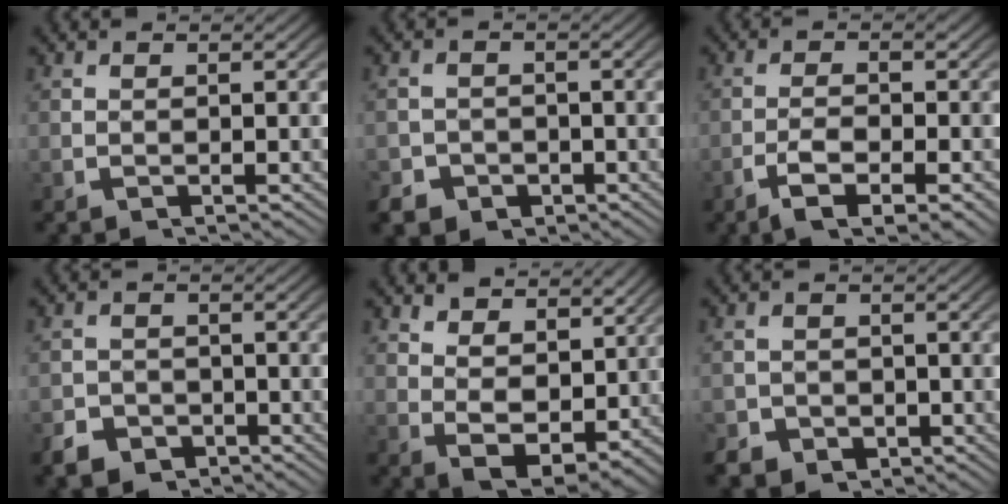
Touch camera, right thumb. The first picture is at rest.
{"total": 5.0, "force": [-3.3, 3.5, 1.3], "torque": [-0.015, -0.027, -0.048]}
{"total": 5.1, "force": [-2.2, 2.2, 4.0], "torque": [-0.083, -0.017, -0.033]}
{"total": 4.5, "force": [-3.2, 3.0, 1.1], "torque": [-0.011, -0.023, -0.050]}
{"total": 5.9, "force": [1.5, 4.1, 4.1], "torque": [-0.073, -0.024, 0.035]}
{"total": 4.4, "force": [-2.7, 3.2, 1.3], "torque": [-0.015, -0.024, -0.038]}